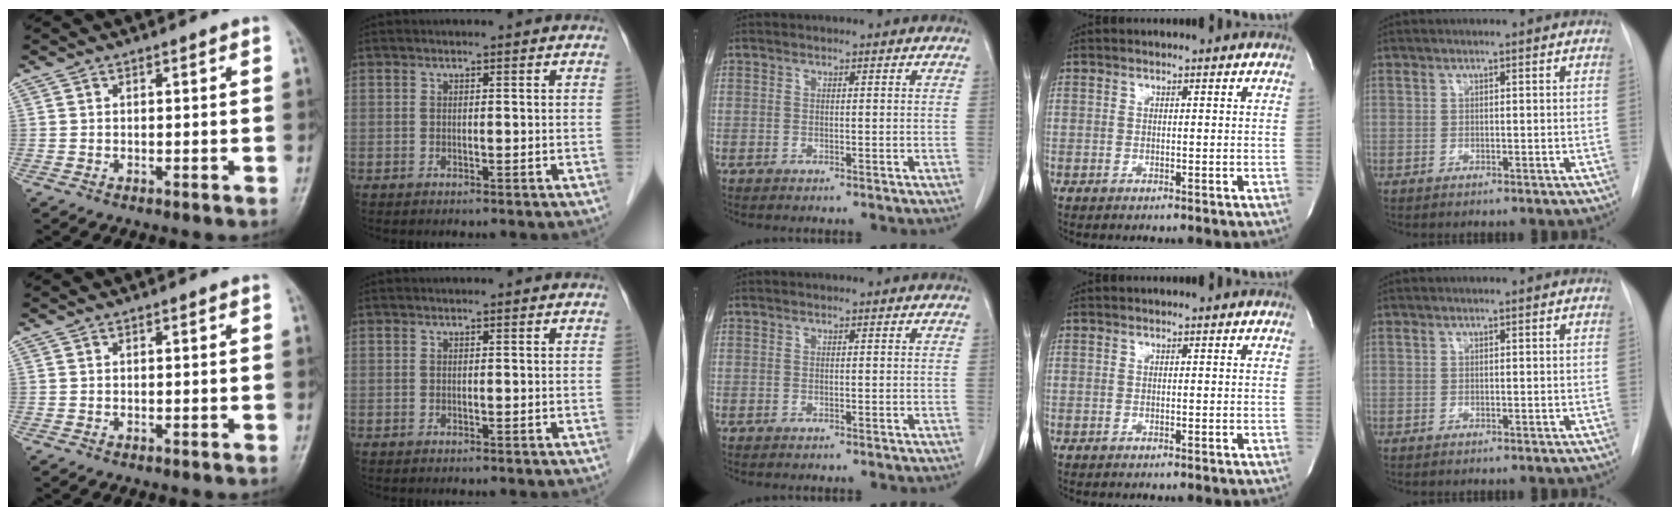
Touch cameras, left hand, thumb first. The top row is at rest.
{}